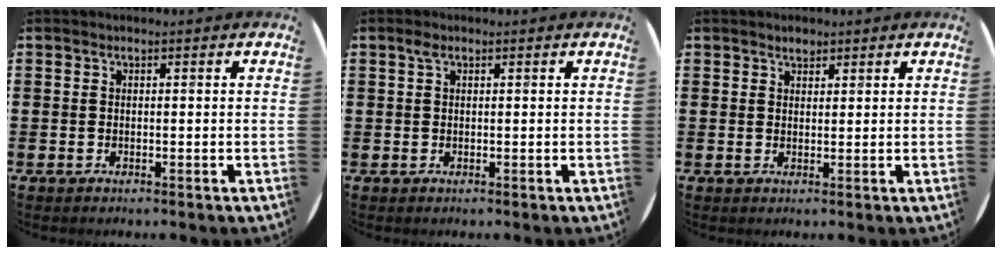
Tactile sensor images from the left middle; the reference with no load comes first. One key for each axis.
{"total": 1.0, "fx": 0.5, "fy": 0.6, "fz": 0.6, "tx": -0.007, "ty": 0.001, "tz": 0.007}
{"total": 1.5, "fx": 1.4, "fy": 0.6, "fz": 0.1, "tx": 0.006, "ty": -0.001, "tz": 0.025}